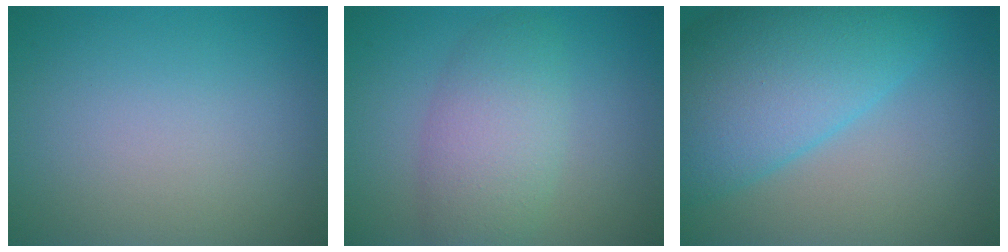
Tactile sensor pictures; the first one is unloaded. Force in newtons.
{"total": 4.9, "press": 4.9, "slide": 0.2}
{"total": 11.0, "press": 11.0, "slide": 0.4}